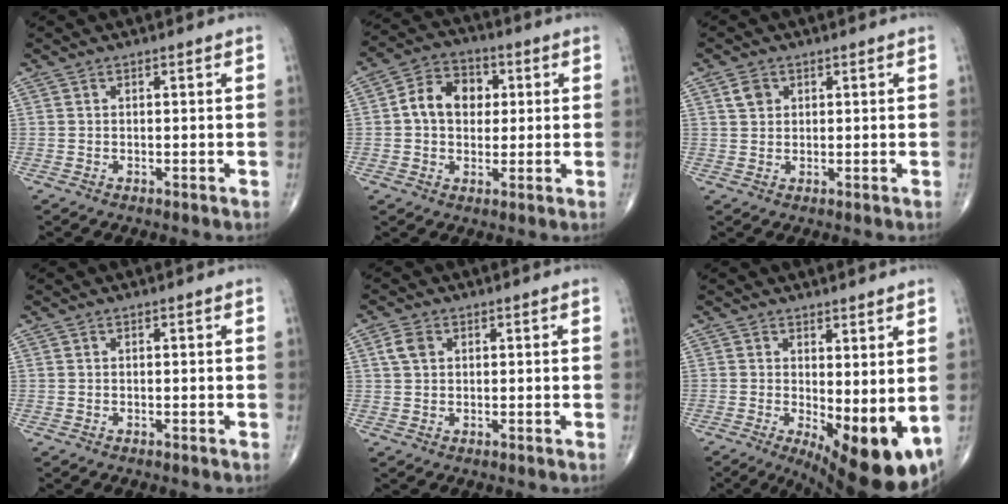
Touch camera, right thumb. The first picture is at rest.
{"total": 9.5, "force": [1.2, 7.3, 6.1], "torque": [-0.074, 0.019, 0.011]}
{"total": 2.7, "force": [1.2, 2.2, 1.2], "torque": [-0.014, -0.001, 0.021]}
{"total": 0.0}
{"total": 3.1, "force": [1.0, 2.2, 1.9], "torque": [-0.038, 0.005, 0.020]}
{"total": 13.2, "force": [-1.5, 4.8, 12.2], "torque": [-0.169, -0.028, -0.007]}